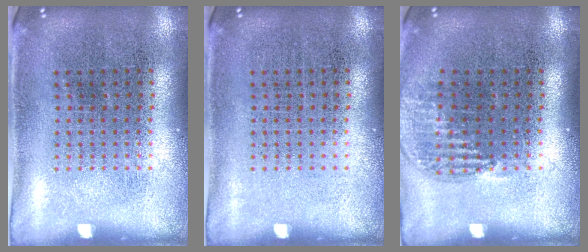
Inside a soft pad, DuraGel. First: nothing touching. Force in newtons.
{"total": 0.0}
{"total": 1.0, "press": 1.0, "slide": 0.4}